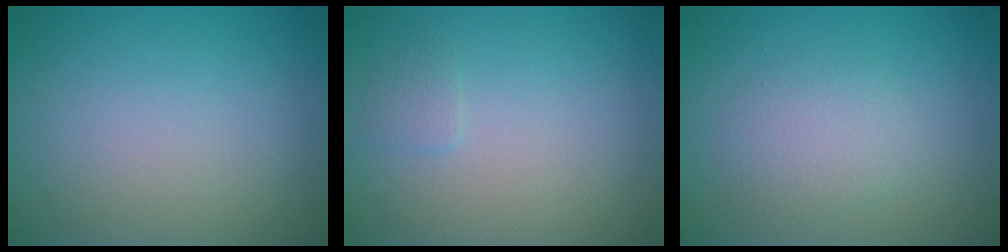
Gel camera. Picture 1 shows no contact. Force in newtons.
{"total": 0.8, "press": 0.8, "slide": 0.1}
{"total": 2.4, "press": 2.4, "slide": 0.0}